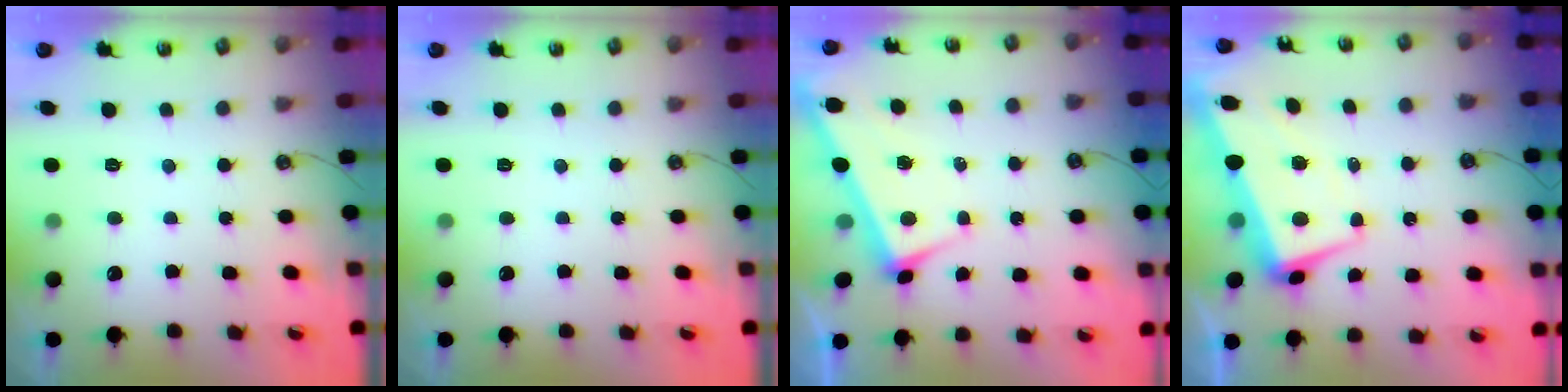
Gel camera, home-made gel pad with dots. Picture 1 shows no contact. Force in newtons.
{"total": 0.0}
{"total": 3.9, "press": 3.9, "slide": 0.1}
{"total": 2.8, "press": 2.3, "slide": 1.6}